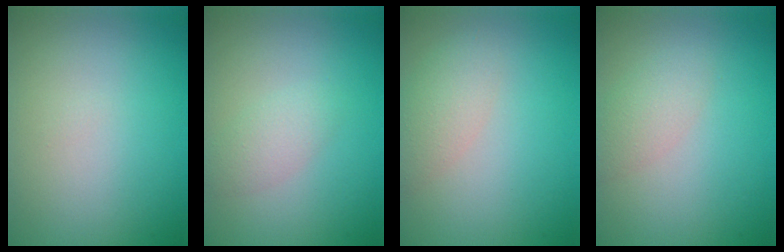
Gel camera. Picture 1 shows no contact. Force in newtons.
{"total": 1.8, "press": 1.8, "slide": 0.1}
{"total": 2.8, "press": 2.8, "slide": 0.1}
{"total": 2.1, "press": 2.1, "slide": 0.1}